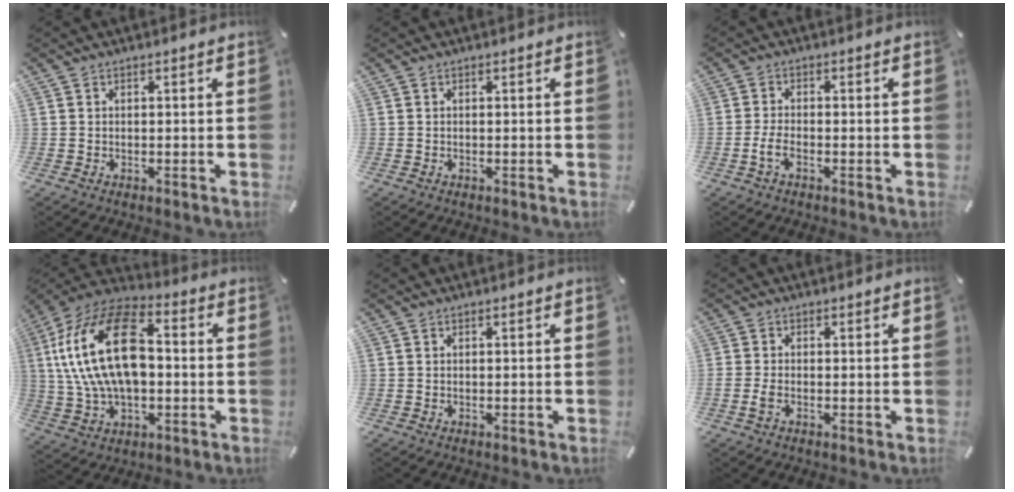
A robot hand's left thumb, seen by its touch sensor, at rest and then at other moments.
{"total": 0.0}
{"total": 3.2, "force": [-1.3, 1.3, 2.7], "torque": [-0.057, 0.002, -0.024]}
{"total": 23.1, "force": [1.8, 14.5, 17.9], "torque": [-0.362, 0.012, 0.028]}
{"total": 0.0}
{"total": 1.9, "force": [-0.5, 0.8, 1.6], "torque": [-0.035, -0.002, -0.010]}